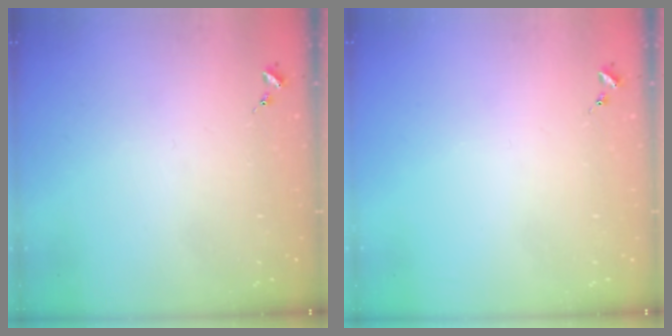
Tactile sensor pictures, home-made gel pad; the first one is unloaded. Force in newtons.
{"total": 0.0}